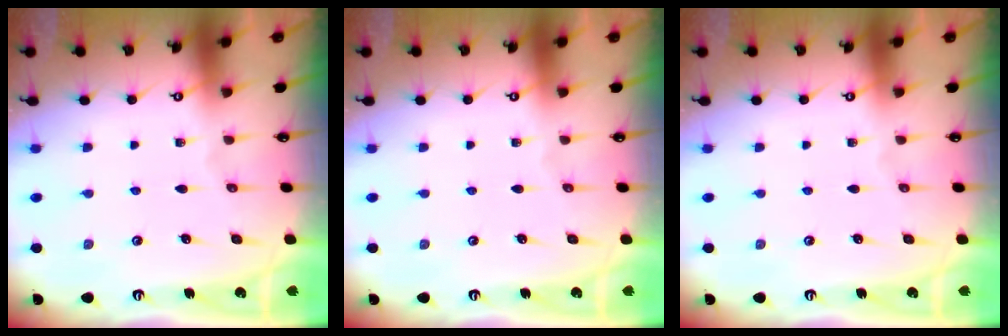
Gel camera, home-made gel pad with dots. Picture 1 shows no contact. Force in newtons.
{"total": 0.0}
{"total": 0.0}